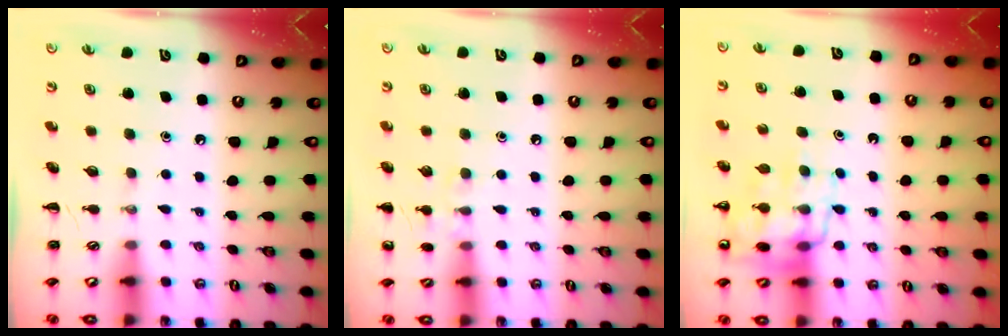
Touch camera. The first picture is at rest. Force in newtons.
{"total": 6.3, "press": 6.0, "slide": 2.0}
{"total": 12.0, "press": 11.7, "slide": 2.5}